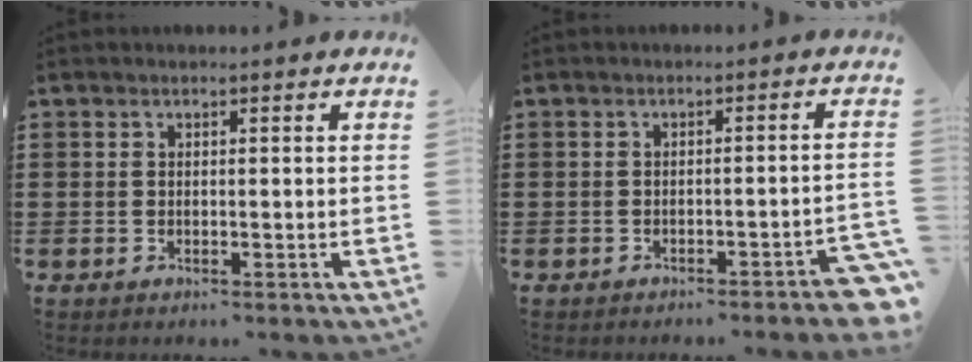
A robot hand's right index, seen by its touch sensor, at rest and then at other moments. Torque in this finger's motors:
{"motor_torque": [1.99, -0.15, 1.05, 0.03]}